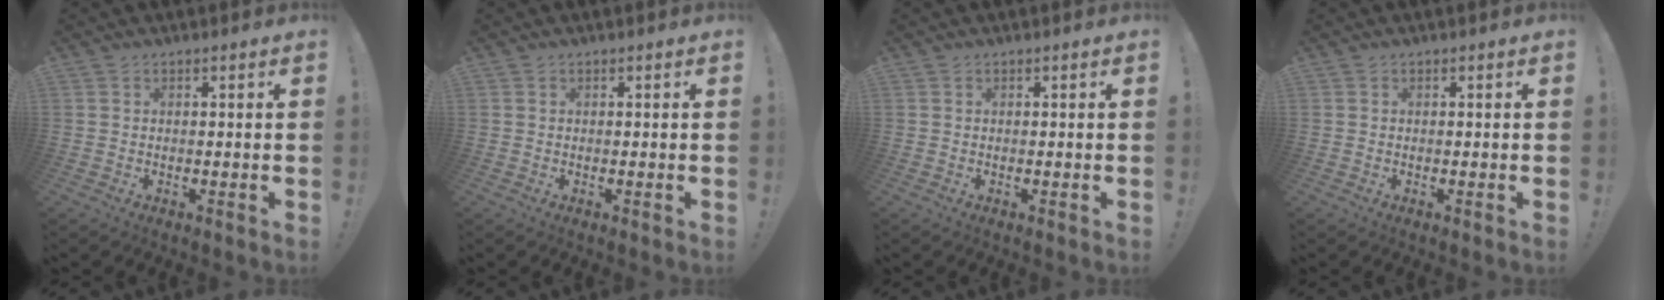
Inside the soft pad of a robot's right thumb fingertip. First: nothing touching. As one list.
[{"total": 0.0}, {"total": 0.0}, {"total": 0.0}]